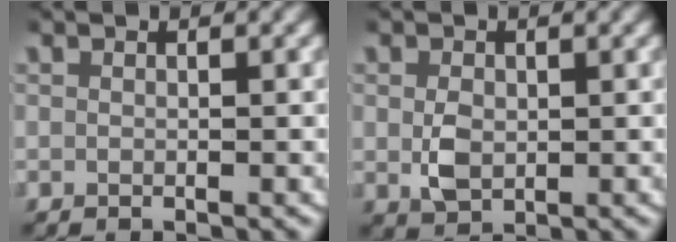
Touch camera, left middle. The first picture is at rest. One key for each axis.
{"total": 2.6, "fx": 0.0, "fy": 1.9, "fz": 1.8, "tx": -0.042, "ty": -0.010, "tz": 0.008}